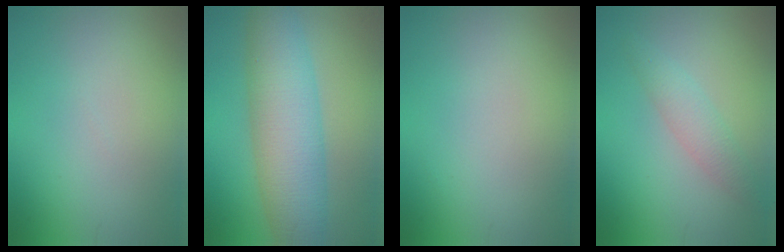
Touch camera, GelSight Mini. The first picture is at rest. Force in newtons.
{"total": 8.0, "press": 8.0, "slide": 0.4}
{"total": 0.0}
{"total": 2.2, "press": 2.2, "slide": 0.2}